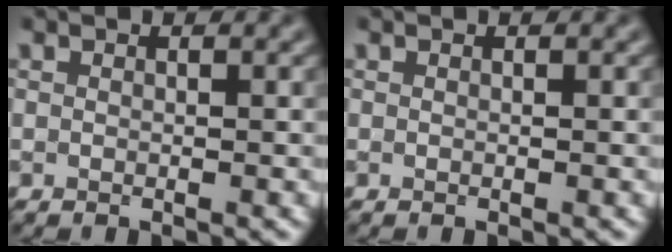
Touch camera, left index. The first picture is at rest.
{"total": 0.0}